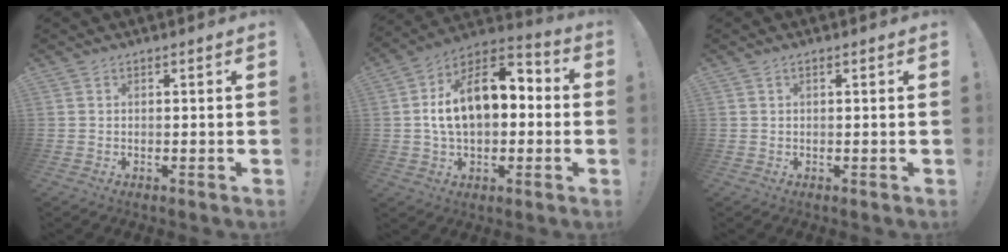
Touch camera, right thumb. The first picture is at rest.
{"total": 17.3, "force": [2.5, 10.6, 13.5], "torque": [-0.209, 0.002, 0.045]}
{"total": 0.5, "force": [0.1, 0.1, 0.5], "torque": [-0.010, 0.001, 0.002]}